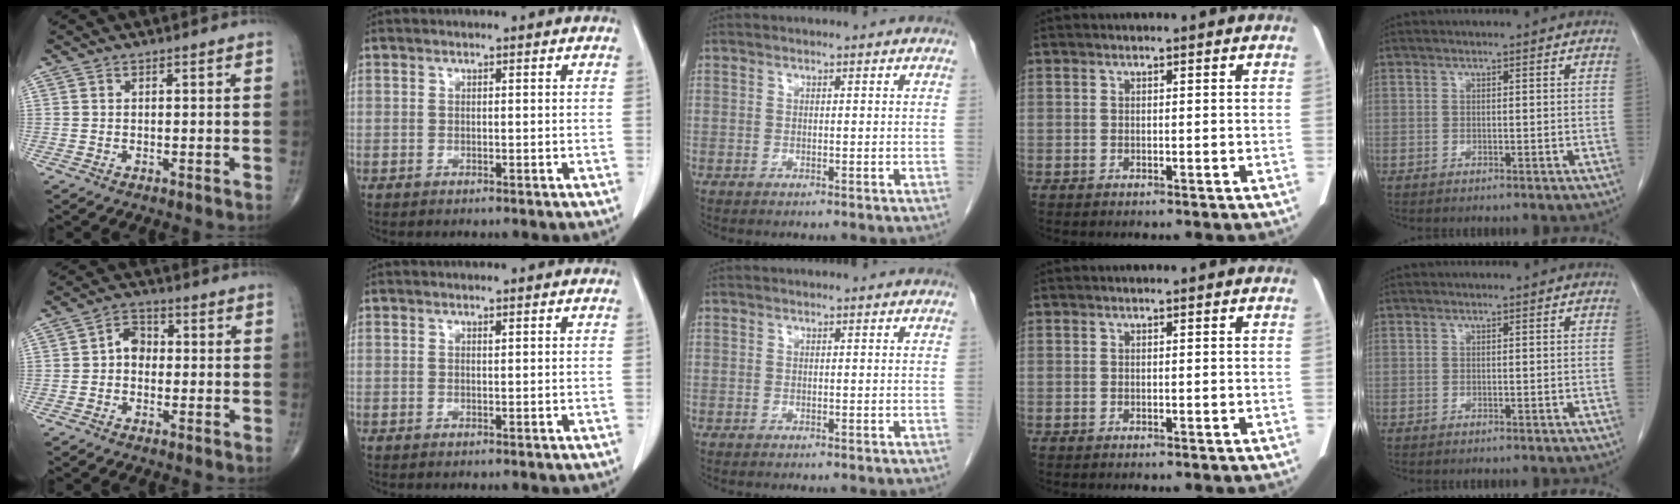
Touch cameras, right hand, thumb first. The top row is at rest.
{"thumb": {"total": 4.5, "force": [-0.3, 3.6, 2.7], "torque": [-0.025, 0.019, -0.017]}}